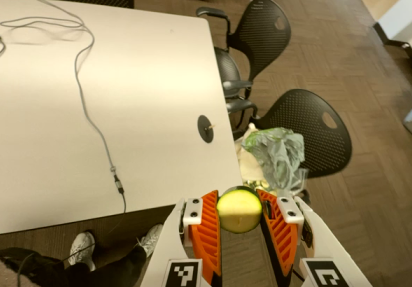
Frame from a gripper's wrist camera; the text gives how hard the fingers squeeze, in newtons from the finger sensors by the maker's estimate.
{"total": 11.2, "left": 11.4, "right": 11.0}